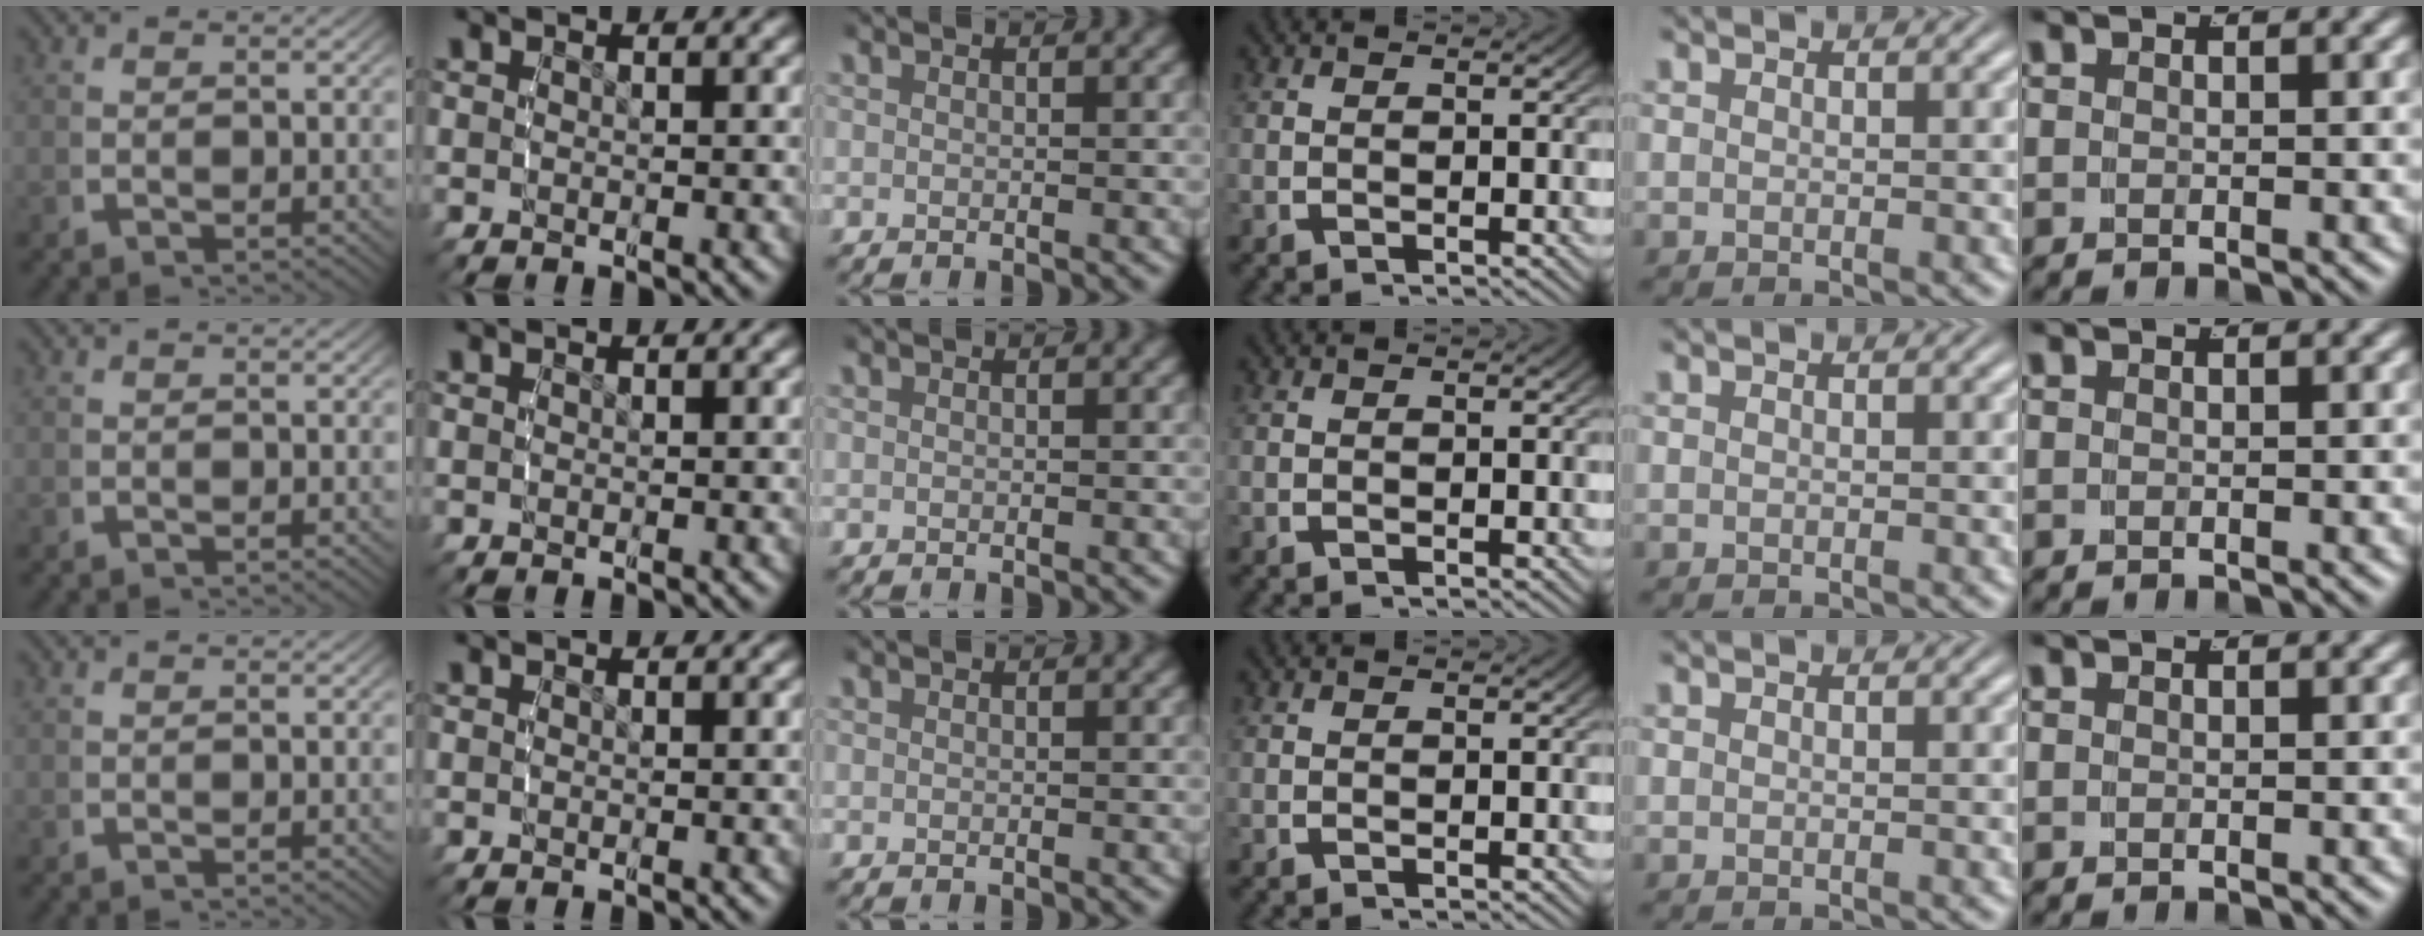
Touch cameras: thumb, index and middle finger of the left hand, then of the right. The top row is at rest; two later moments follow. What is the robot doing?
{"motion": "reach", "object": "paper"}